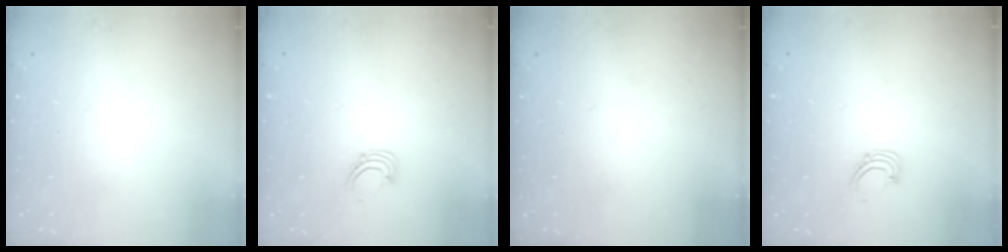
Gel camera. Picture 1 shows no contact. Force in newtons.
{"total": 2.9, "press": 2.9, "slide": 0.2}
{"total": 0.0}
{"total": 2.9, "press": 2.9, "slide": 0.2}